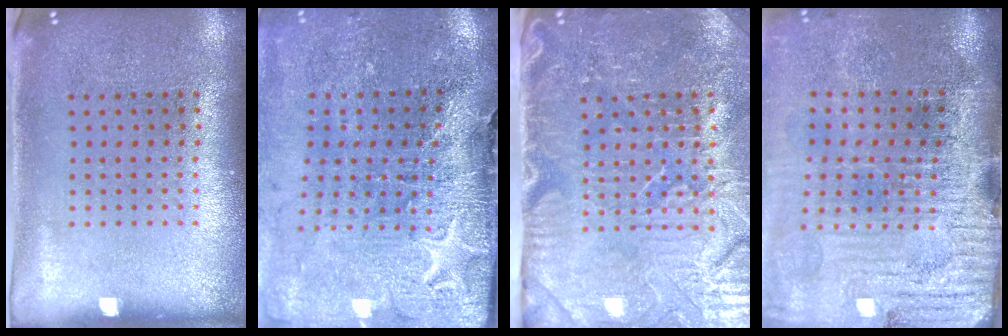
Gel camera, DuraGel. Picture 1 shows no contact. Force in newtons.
{"total": 3.4, "press": 3.3, "slide": 1.0}
{"total": 5.0, "press": 4.5, "slide": 2.2}
{"total": 4.9, "press": 4.1, "slide": 2.6}